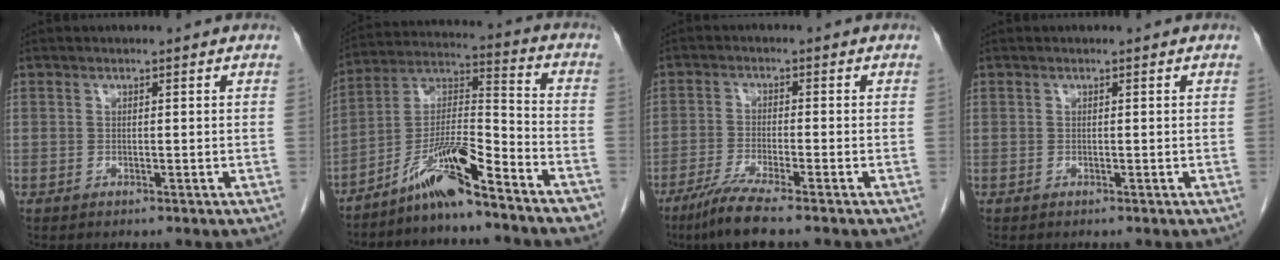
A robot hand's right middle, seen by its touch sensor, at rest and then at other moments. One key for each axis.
{"total": 12.2, "fx": -9.1, "fy": 1.5, "fz": 8.0, "tx": -0.148, "ty": 0.018, "tz": -0.161}
{"total": 6.3, "fx": -4.7, "fy": -0.5, "fz": 4.2, "tx": -0.084, "ty": -0.022, "tz": -0.090}
{"total": 0.0}